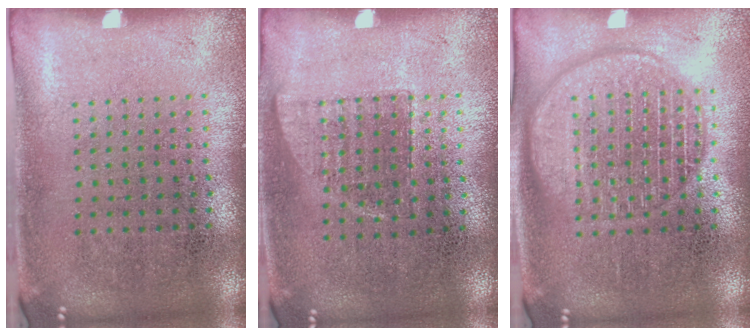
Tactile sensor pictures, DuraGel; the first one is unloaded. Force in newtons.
{"total": 0.8, "press": 0.7, "slide": 0.3}
{"total": 3.2, "press": 3.2, "slide": 0.4}